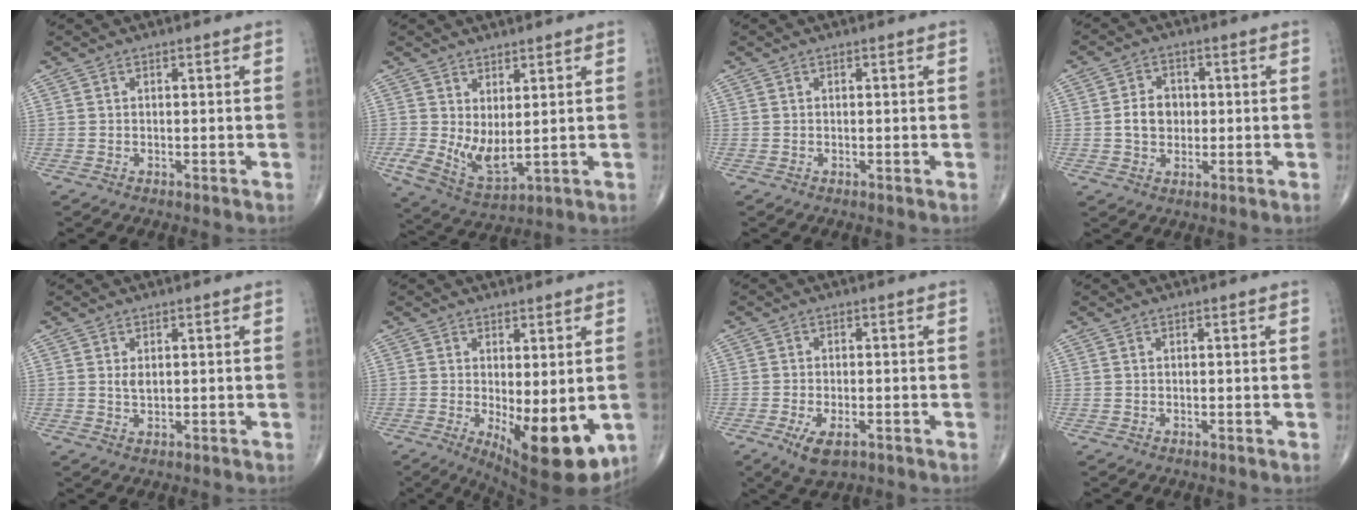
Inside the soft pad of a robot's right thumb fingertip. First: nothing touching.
{"total": 7.8, "force": [1.2, 3.7, 6.7], "torque": [-0.127, -0.023, 0.037]}
{"total": 0.0}
{"total": 5.8, "force": [0.0, 4.6, 3.4], "torque": [-0.040, 0.007, -0.003]}
{"total": 1.8, "force": [0.5, 1.0, 1.5], "torque": [-0.024, -0.006, 0.010]}
{"total": 12.8, "force": [-2.6, 4.9, 11.5], "torque": [-0.153, -0.028, -0.021]}
{"total": 5.3, "force": [-2.5, 2.4, 4.0], "torque": [-0.075, -0.002, -0.037]}
{"total": 0.0}